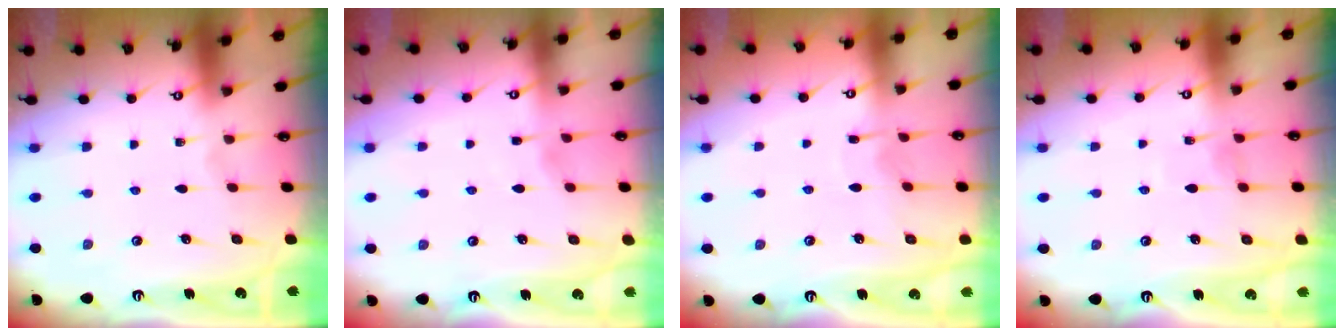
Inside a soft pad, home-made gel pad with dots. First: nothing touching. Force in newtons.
{"total": 1.9, "press": 1.9, "slide": 0.4}
{"total": 3.7, "press": 3.7, "slide": 0.4}
{"total": 8.8, "press": 8.7, "slide": 0.7}